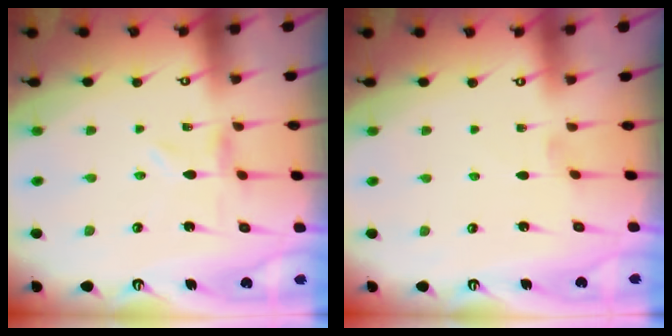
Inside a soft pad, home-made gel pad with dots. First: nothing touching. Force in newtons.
{"total": 0.0}